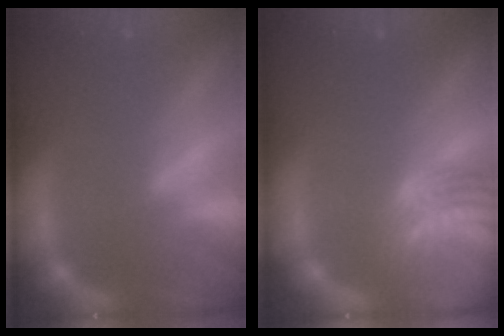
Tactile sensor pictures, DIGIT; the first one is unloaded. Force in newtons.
{"total": 8.5}